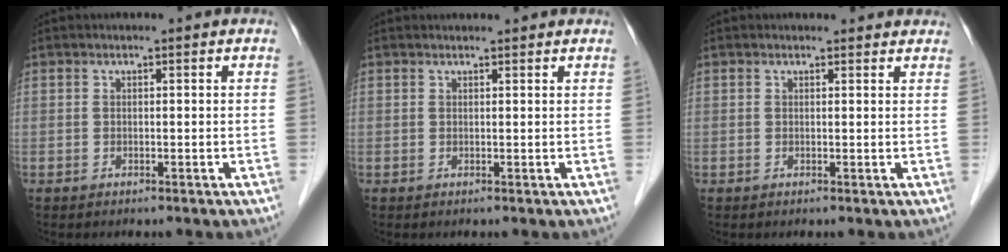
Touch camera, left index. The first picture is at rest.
{"total": 2.8, "force": [2.7, 0.5, 0.6], "torque": [-0.011, 0.022, 0.033]}
{"total": 2.6, "force": [2.4, 0.9, 0.3], "torque": [-0.004, 0.009, 0.018]}